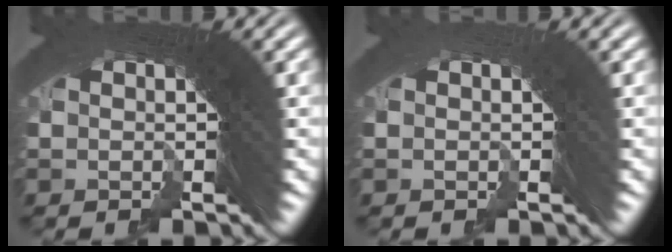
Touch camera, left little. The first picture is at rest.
{"total": 0.7, "force": [-0.6, 0.0, -0.4], "torque": [0.011, 0.008, -0.017]}